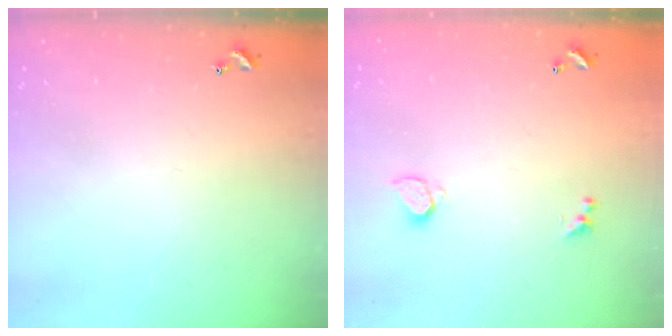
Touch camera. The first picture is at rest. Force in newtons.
{"total": 0.6, "press": 0.5, "slide": 0.4}